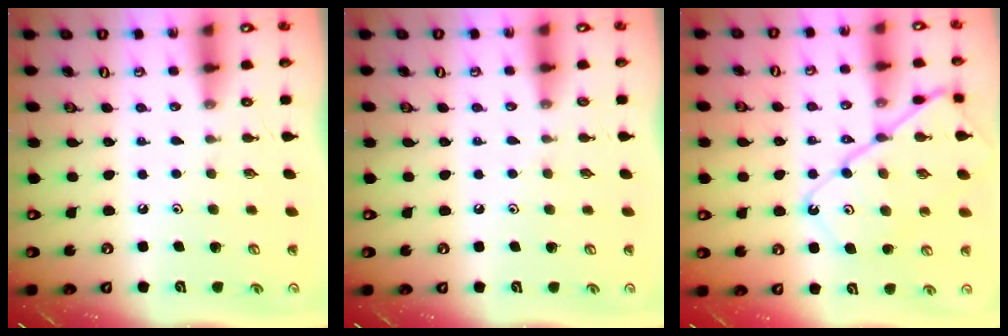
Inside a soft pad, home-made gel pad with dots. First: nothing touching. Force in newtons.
{"total": 3.9, "press": 3.9, "slide": 0.5}
{"total": 15.5, "press": 15.4, "slide": 1.5}